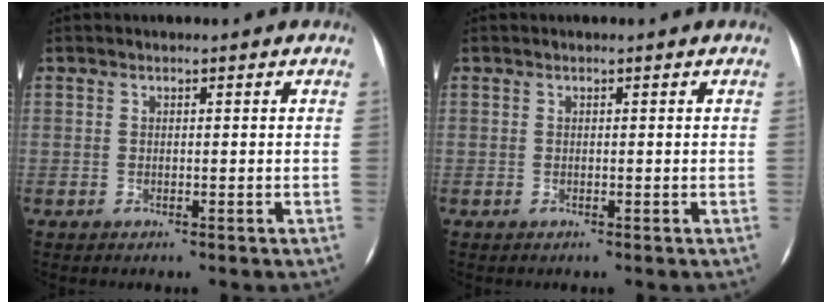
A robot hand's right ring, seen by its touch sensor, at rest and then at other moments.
{"total": 0.0}